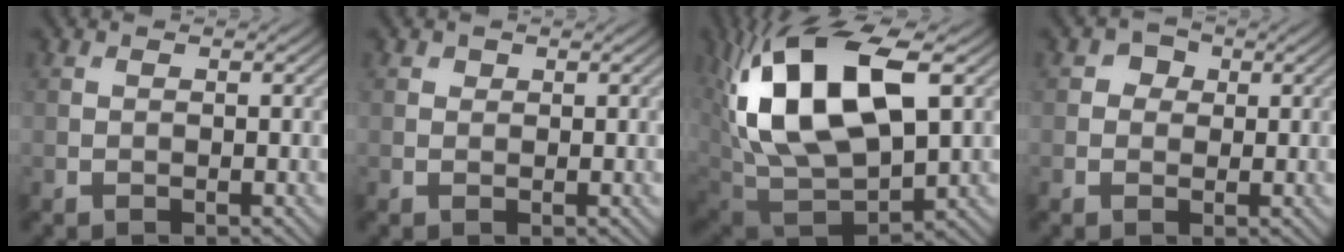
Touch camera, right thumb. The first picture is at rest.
{"total": 0.6, "force": [0.4, 0.5, 0.1], "torque": [0.001, -0.004, 0.006]}
{"total": 17.9, "force": [5.1, 9.3, 14.4], "torque": [-0.289, 0.013, 0.094]}
{"total": 2.1, "force": [0.3, 1.9, 0.7], "torque": [-0.008, 0.001, 0.000]}